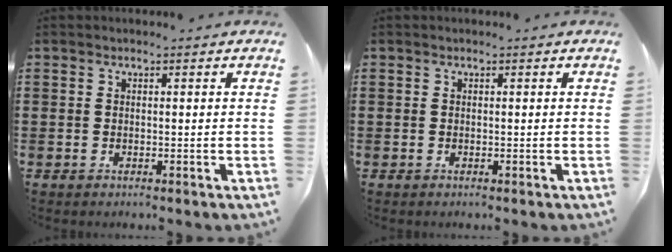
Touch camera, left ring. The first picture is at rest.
{"total": 0.0}